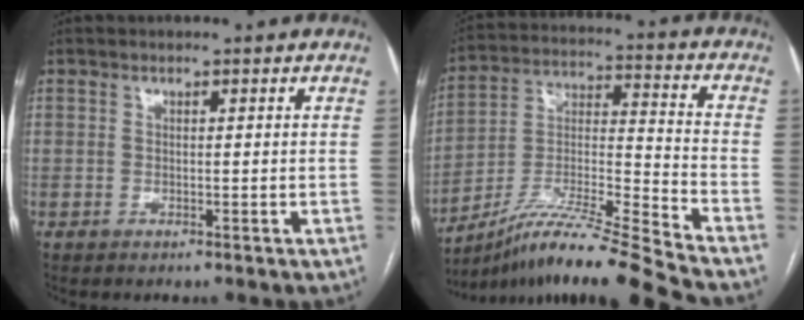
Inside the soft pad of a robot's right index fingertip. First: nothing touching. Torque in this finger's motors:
{"motor_torque": [-0.06, -0.79, 0.08, 0.09]}